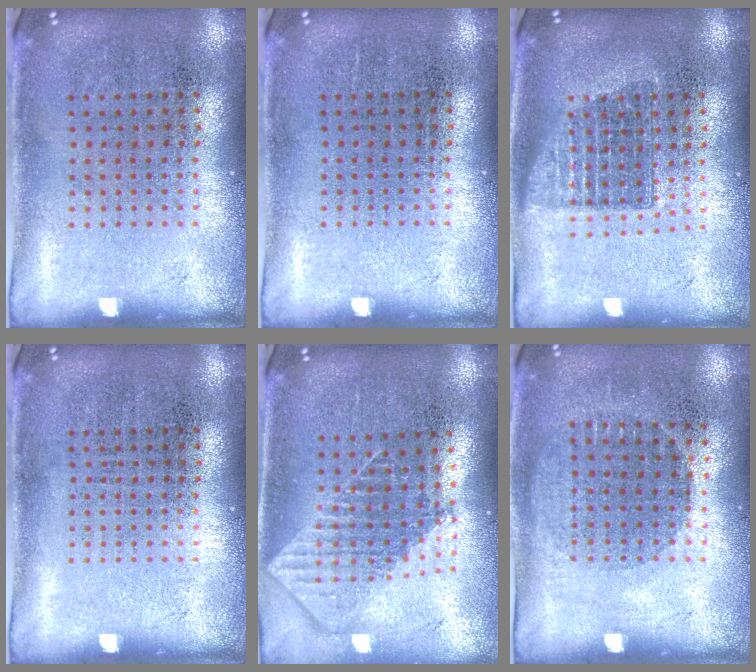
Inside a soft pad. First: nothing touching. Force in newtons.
{"total": 0.0}
{"total": 1.3, "press": 1.1, "slide": 0.8}
{"total": 0.0}
{"total": 1.9, "press": 1.5, "slide": 1.1}
{"total": 0.9, "press": 0.8, "slide": 0.4}